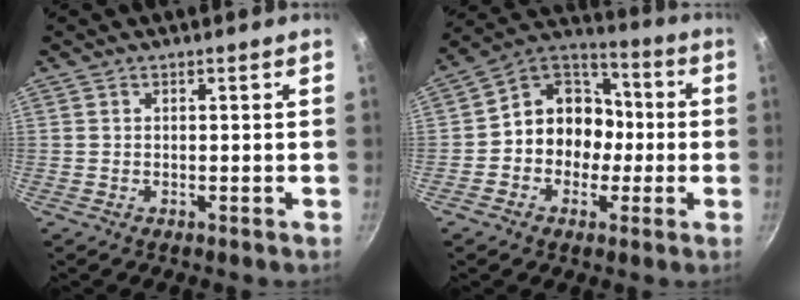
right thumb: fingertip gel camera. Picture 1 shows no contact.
{"total": 13.0, "force": [-1.7, 11.1, 6.4], "torque": [-0.046, 0.048, -0.047]}